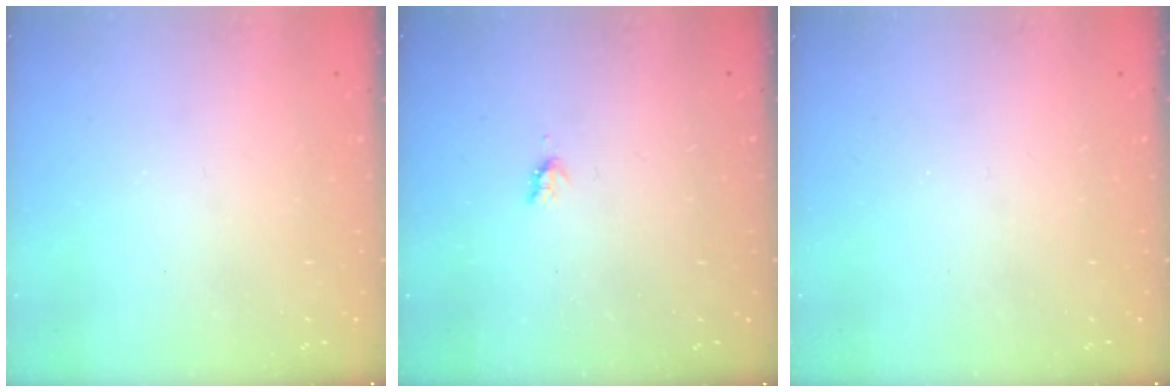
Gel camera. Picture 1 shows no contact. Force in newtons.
{"total": 2.4, "press": 2.4, "slide": 0.4}
{"total": 0.0}